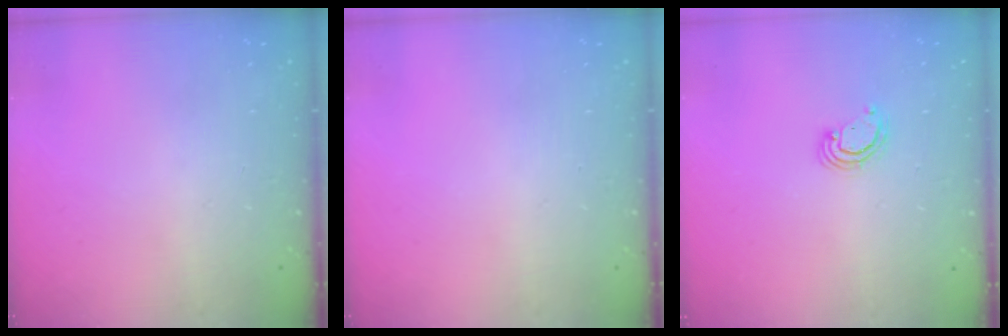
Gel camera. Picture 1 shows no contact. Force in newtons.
{"total": 0.0}
{"total": 2.8, "press": 2.8, "slide": 0.3}